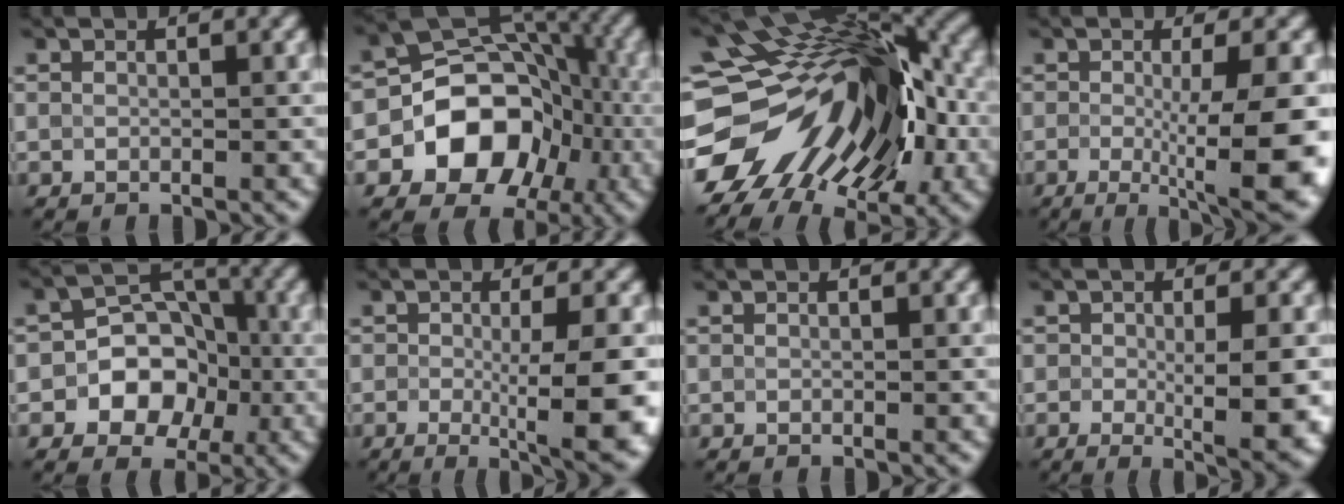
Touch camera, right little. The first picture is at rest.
{"total": 10.0, "force": [-3.0, 7.7, 5.7], "torque": [-0.078, 0.001, -0.049]}
{"total": 17.4, "force": [-2.2, 10.8, 13.4], "torque": [-0.226, 0.004, -0.020]}
{"total": 9.1, "force": [-2.0, 1.8, 8.7], "torque": [-0.121, -0.009, -0.023]}
{"total": 5.7, "force": [-1.7, 4.5, 2.9], "torque": [-0.010, 0.013, -0.043]}
{"total": 7.4, "force": [-1.9, 1.4, 7.1], "torque": [-0.099, -0.007, -0.021]}
{"total": 0.0}
{"total": 6.1, "force": [-1.3, 1.9, 5.7], "torque": [-0.078, -0.006, -0.011]}